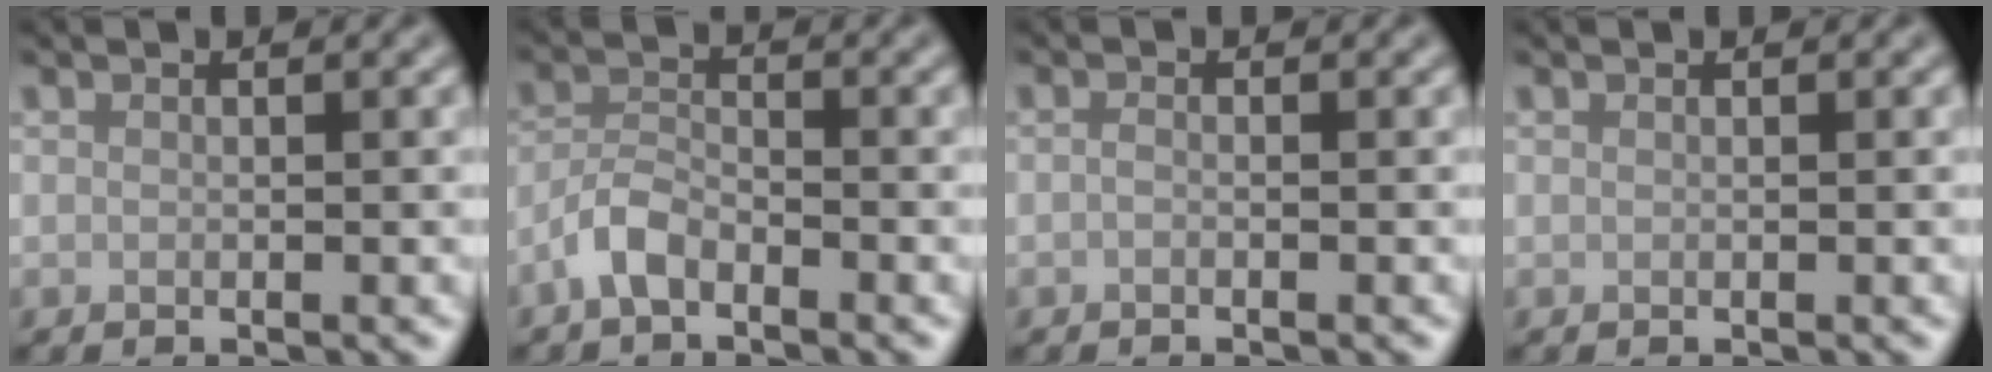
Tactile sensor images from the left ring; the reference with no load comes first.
{"total": 2.7, "force": [-2.0, 1.1, 1.5], "torque": [-0.031, 0.008, -0.047]}
{"total": 0.6, "force": [-0.3, 0.2, 0.4], "torque": [-0.009, -0.001, -0.007]}
{"total": 0.0}